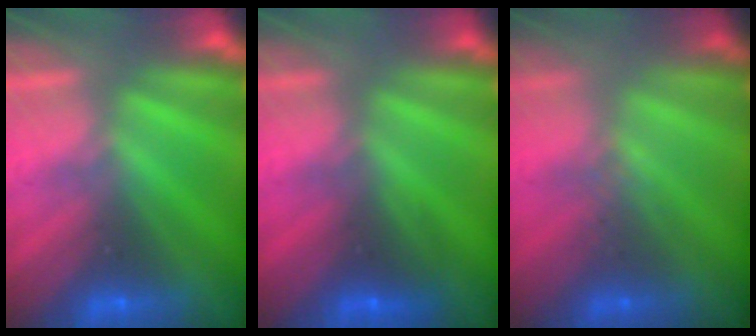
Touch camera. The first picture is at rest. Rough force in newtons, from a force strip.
{"total": 2.5}
{"total": 2.6}